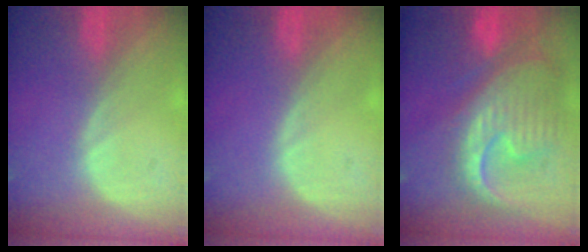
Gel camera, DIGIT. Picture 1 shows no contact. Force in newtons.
{"total": 0.0}
{"total": 12.8, "press": 11.0, "slide": 6.6}